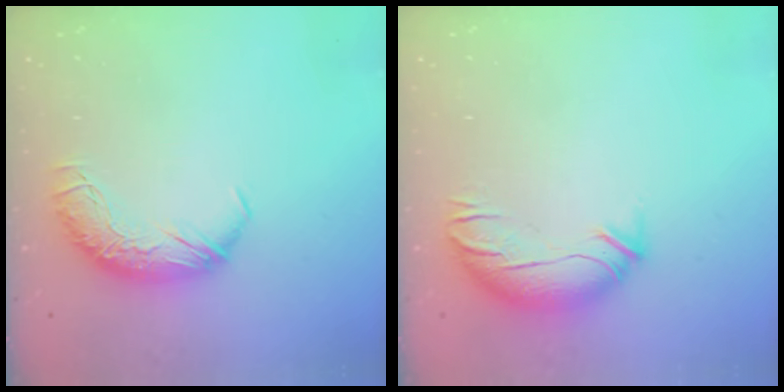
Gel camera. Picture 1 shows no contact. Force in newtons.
{"total": 3.3, "press": 2.6, "slide": 2.1}